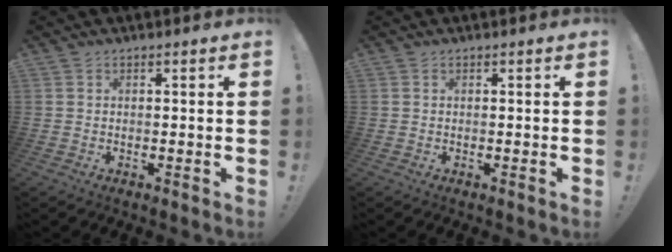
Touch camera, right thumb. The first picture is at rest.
{"total": 0.0}